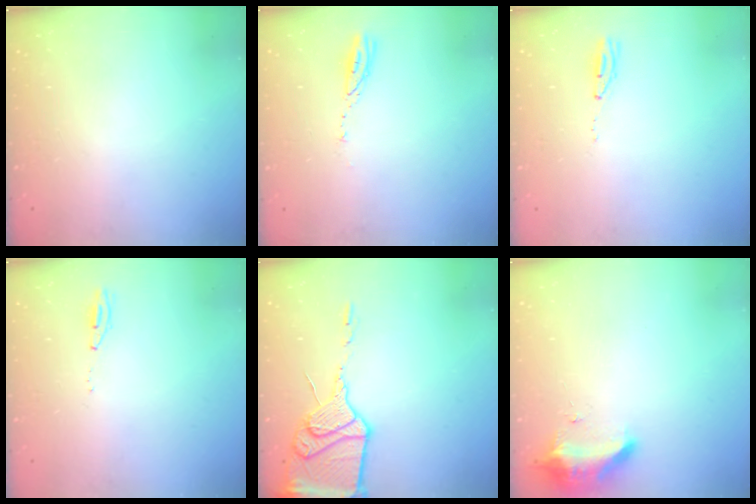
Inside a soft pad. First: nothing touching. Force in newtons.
{"total": 3.5, "press": 3.4, "slide": 0.3}
{"total": 4.2, "press": 2.6, "slide": 3.3}
{"total": 15.0, "press": 4.8, "slide": 14.3}
{"total": 16.9, "press": 16.8, "slide": 1.6}
{"total": 8.9, "press": 8.8, "slide": 1.6}